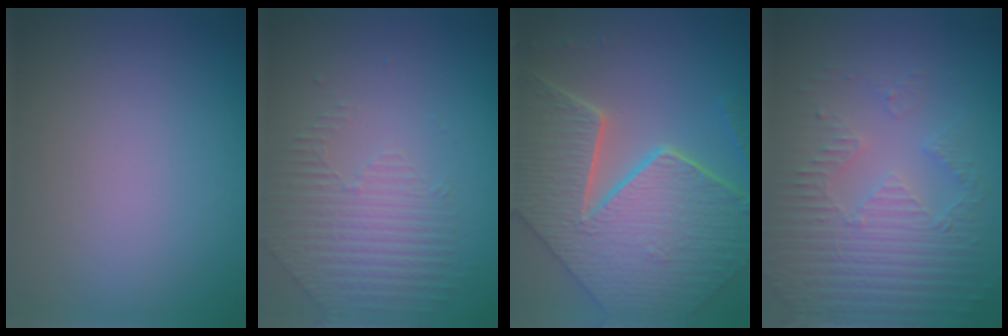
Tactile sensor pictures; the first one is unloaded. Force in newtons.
{"total": 1.7, "press": 1.3, "slide": 1.1}
{"total": 9.6, "press": 7.1, "slide": 6.5}
{"total": 5.4, "press": 3.6, "slide": 4.0}